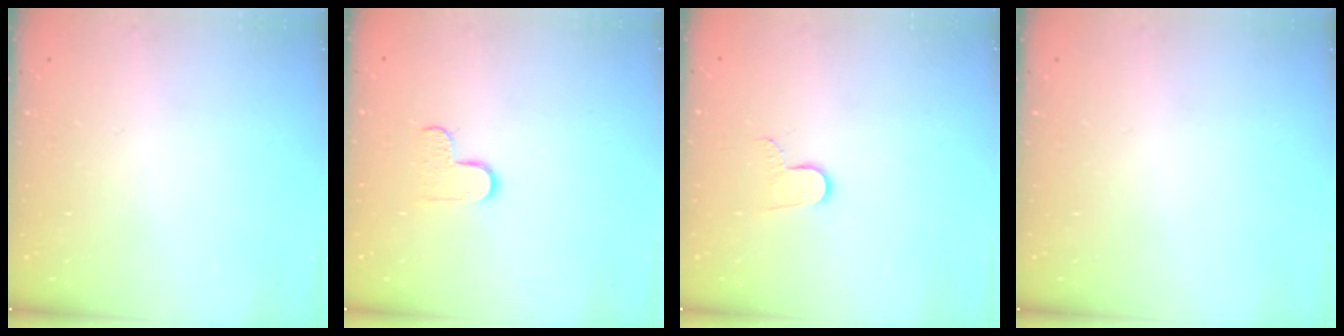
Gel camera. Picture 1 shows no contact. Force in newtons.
{"total": 5.5, "press": 5.5, "slide": 0.5}
{"total": 5.9, "press": 5.8, "slide": 0.5}
{"total": 0.0}